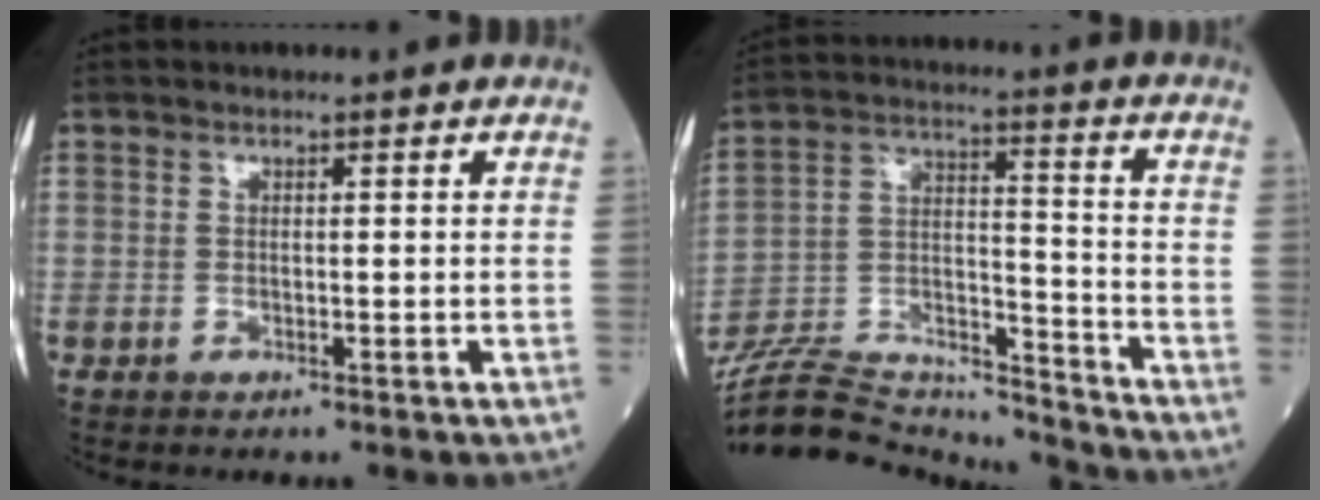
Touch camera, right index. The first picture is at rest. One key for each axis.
{"total": 20.4, "fx": -19.7, "fy": 2.5, "fz": 4.8, "tx": -0.111, "ty": 0.020, "tz": -0.325}